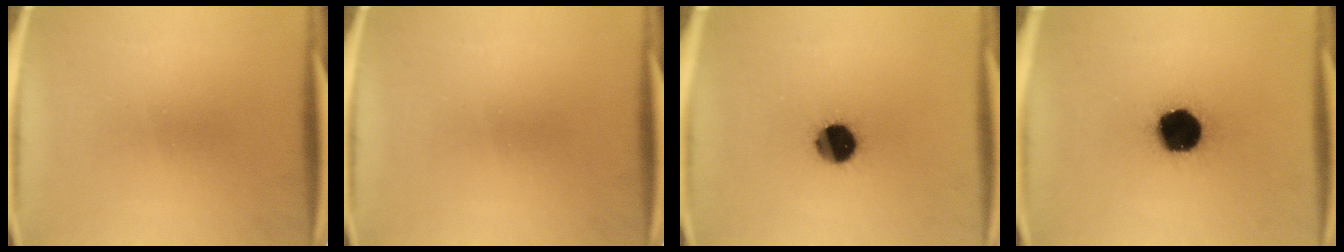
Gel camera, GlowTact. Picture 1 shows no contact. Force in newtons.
{"total": 0.0}
{"total": 10.4}
{"total": 17.5}